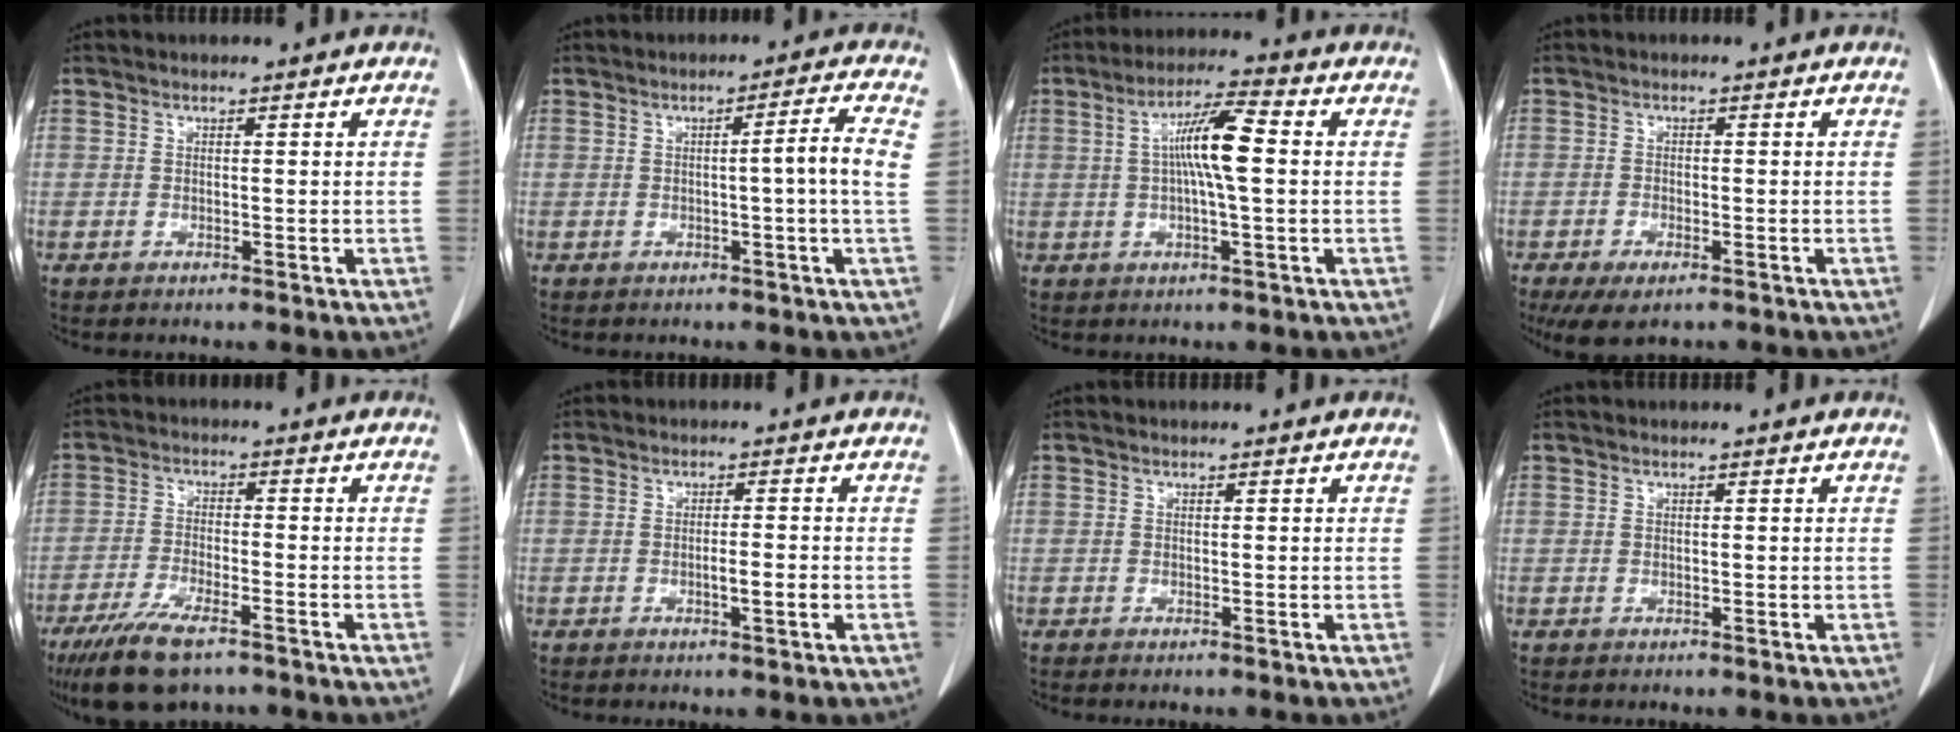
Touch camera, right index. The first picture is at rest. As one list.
[{"total": 4.6, "force": [-0.1, -1.1, 4.4], "torque": [-0.063, 0.002, -0.002]}, {"total": 8.3, "force": [0.7, 0.6, 8.2], "torque": [-0.153, 0.011, 0.006]}, {"total": 5.5, "force": [-3.8, 2.0, 3.5], "torque": [-0.060, -0.012, -0.057]}, {"total": 9.6, "force": [-6.8, 2.5, 6.3], "torque": [-0.120, -0.020, -0.114]}, {"total": 2.6, "force": [-0.8, 0.1, 2.5], "torque": [-0.042, -0.002, -0.013]}, {"total": 0.0}, {"total": 0.0}]